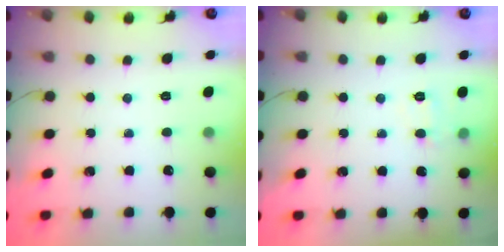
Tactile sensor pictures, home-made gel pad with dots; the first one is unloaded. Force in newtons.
{"total": 6.0, "press": 5.8, "slide": 1.4}